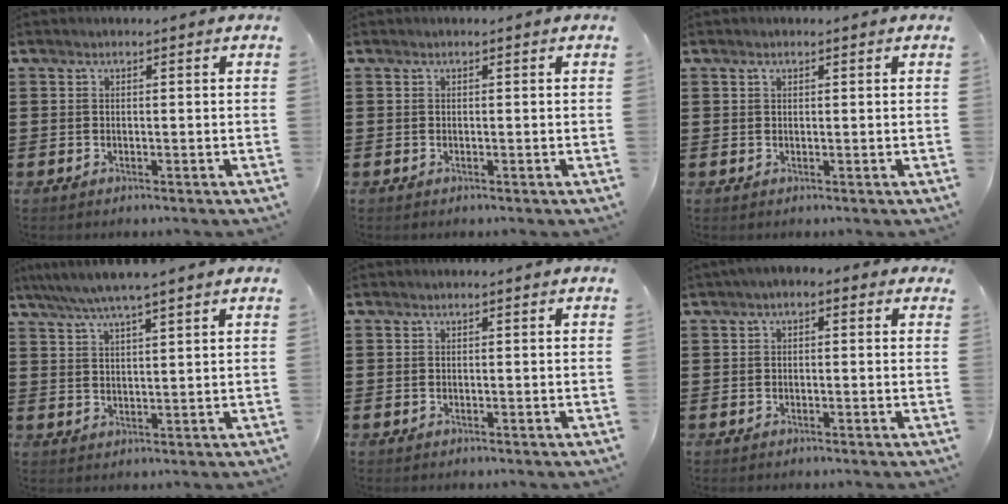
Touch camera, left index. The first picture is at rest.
{"total": 0.0}
{"total": 0.7, "force": [0.5, 0.3, 0.5], "torque": [-0.010, 0.003, 0.009]}
{"total": 4.3, "force": [3.5, -0.2, 2.4], "torque": [-0.055, -0.010, 0.062]}
{"total": 0.0}
{"total": 1.6, "force": [-0.2, 0.9, 1.2], "torque": [-0.024, 0.006, -0.007]}